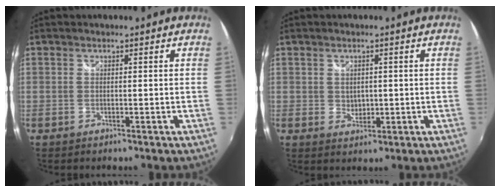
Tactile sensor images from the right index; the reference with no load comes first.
{"total": 2.6, "force": [0.3, 2.3, 1.2], "torque": [-0.016, -0.001, 0.009]}